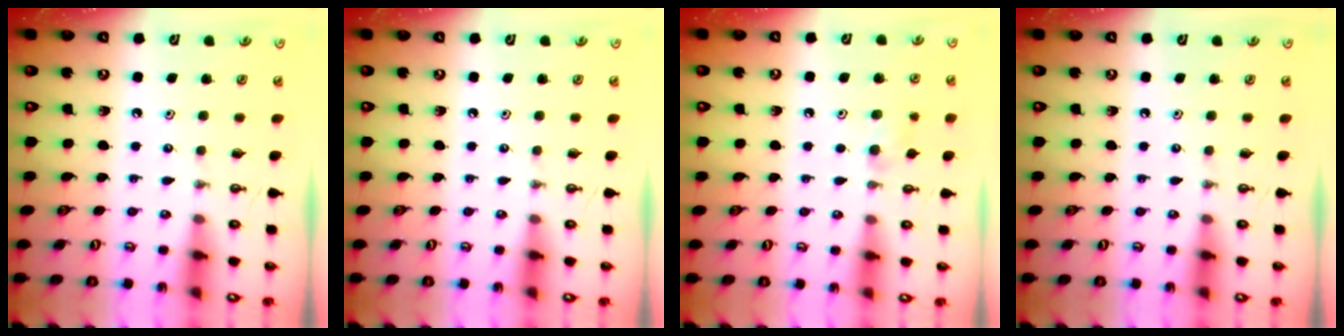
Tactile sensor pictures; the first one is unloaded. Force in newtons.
{"total": 0.0}
{"total": 5.7, "press": 5.7, "slide": 1.0}
{"total": 0.0}